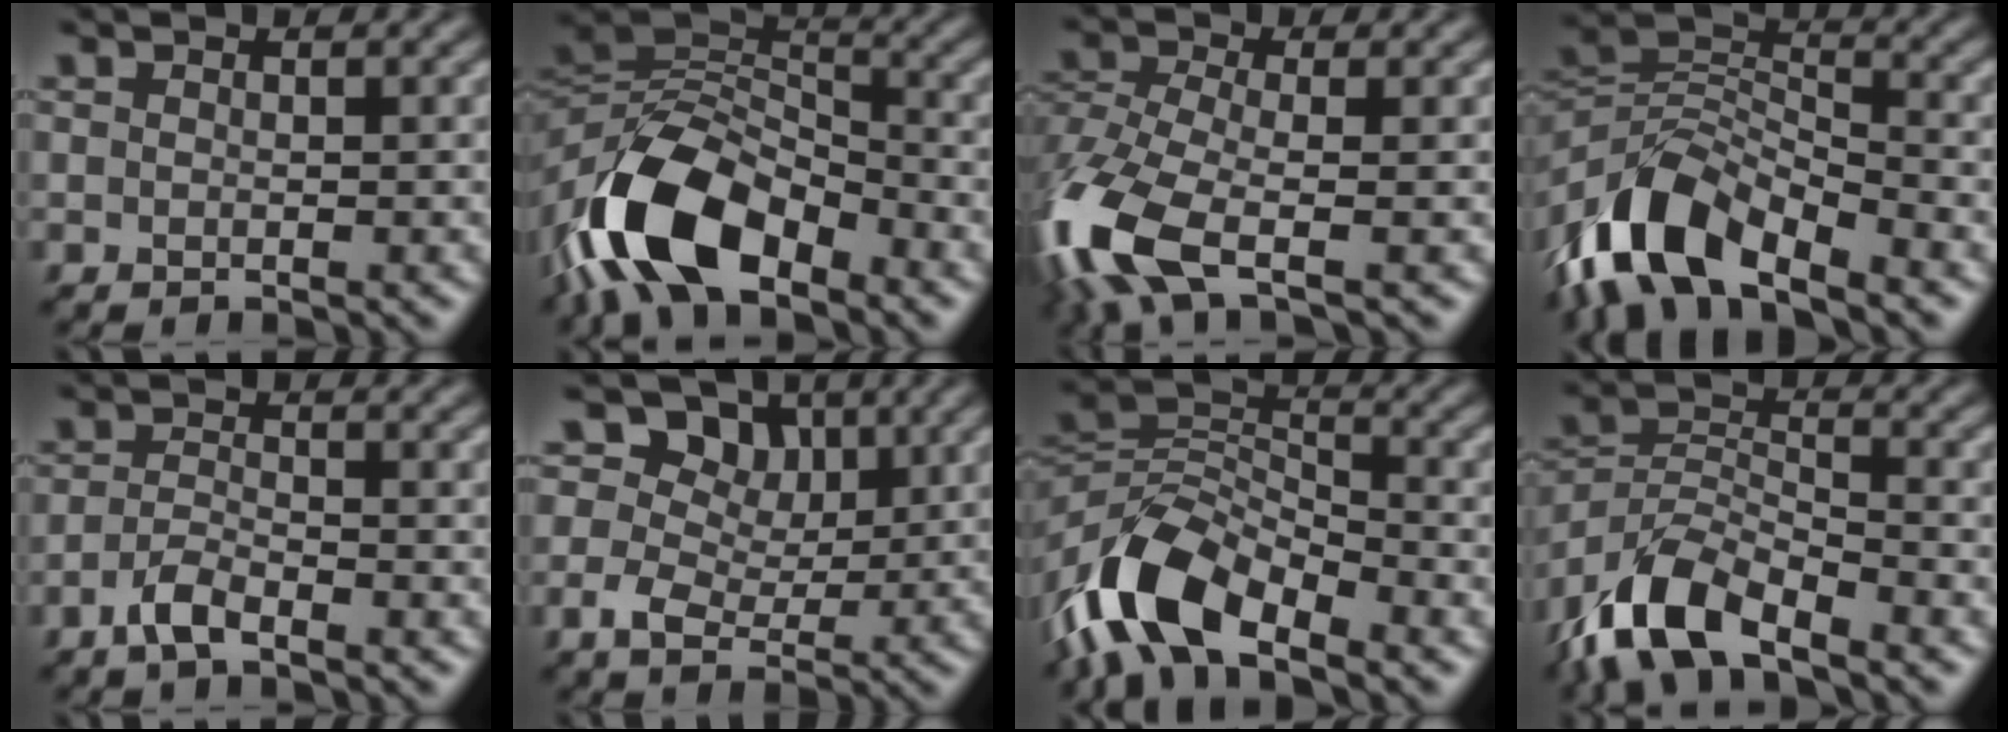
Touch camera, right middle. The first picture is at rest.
{"total": 12.1, "force": [-7.1, 6.1, 7.6], "torque": [-0.152, -0.005, -0.142]}
{"total": 9.3, "force": [-4.7, 3.8, 7.0], "torque": [-0.173, -0.010, -0.104]}
{"total": 9.8, "force": [-6.7, 4.4, 5.8], "torque": [-0.109, 0.008, -0.140]}
{"total": 2.3, "force": [-1.7, 0.6, 1.4], "torque": [-0.037, 0.003, -0.039]}
{"total": 8.2, "force": [2.9, 6.1, 4.7], "torque": [-0.077, 0.019, 0.028]}
{"total": 10.1, "force": [-6.4, 4.9, 6.0], "torque": [-0.122, 0.004, -0.133]}
{"total": 7.9, "force": [-5.9, 3.2, 4.3], "torque": [-0.082, 0.002, -0.124]}